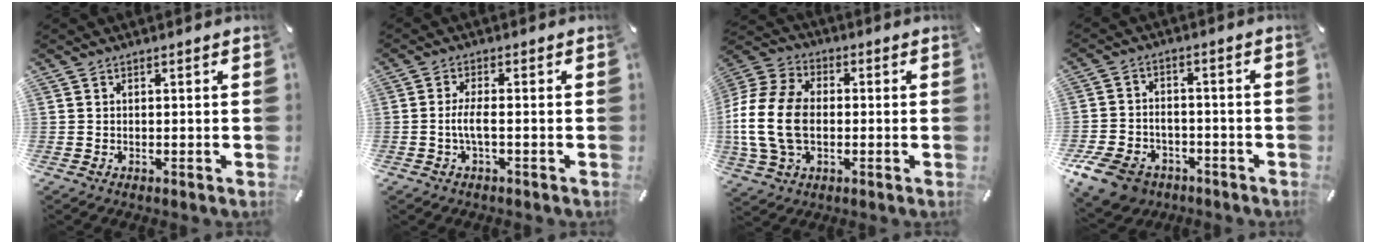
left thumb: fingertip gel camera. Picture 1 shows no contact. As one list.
[{"total": 4.1, "force": [-1.0, 1.1, 3.9], "torque": [-0.090, -0.003, -0.024]}, {"total": 16.1, "force": [-2.0, 11.6, 11.0], "torque": [-0.242, 0.011, -0.039]}, {"total": 9.7, "force": [-5.9, 6.5, 4.0], "torque": [-0.096, 0.034, -0.109]}]